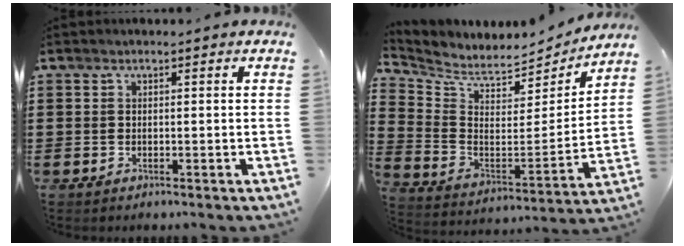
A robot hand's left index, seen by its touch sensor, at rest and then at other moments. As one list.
[{"total": 5.4, "force": [5.1, 1.4, 1.0], "torque": [-0.053, -0.052, 0.086]}]